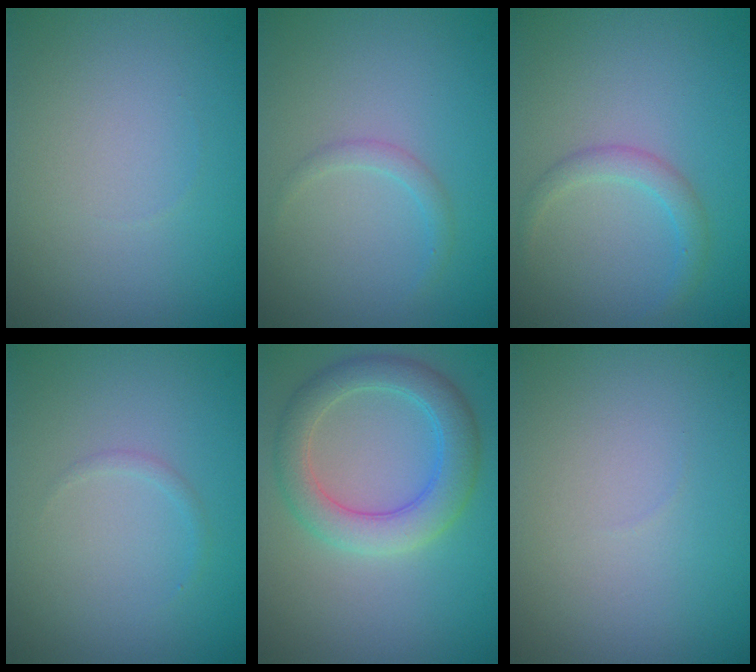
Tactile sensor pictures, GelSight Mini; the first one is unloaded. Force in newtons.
{"total": 1.1, "press": 1.1, "slide": 0.1}
{"total": 1.7, "press": 1.7, "slide": 0.1}
{"total": 0.5, "press": 0.5, "slide": 0.1}
{"total": 4.6, "press": 4.6, "slide": 0.2}
{"total": 0.0}